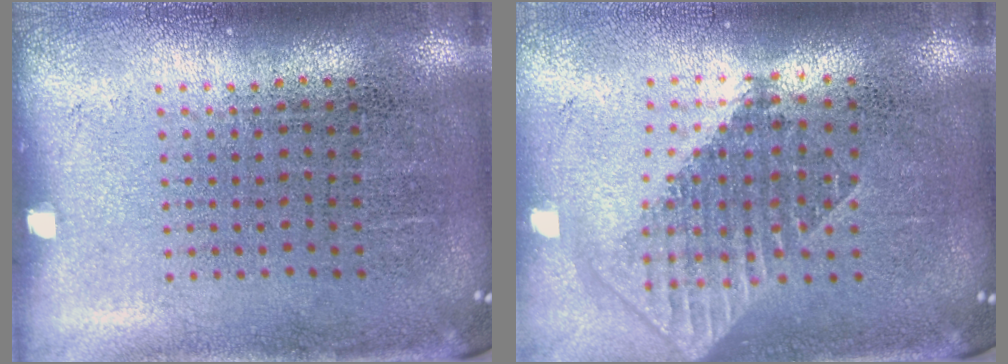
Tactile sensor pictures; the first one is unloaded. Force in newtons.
{"total": 1.8, "press": 1.4, "slide": 1.1}